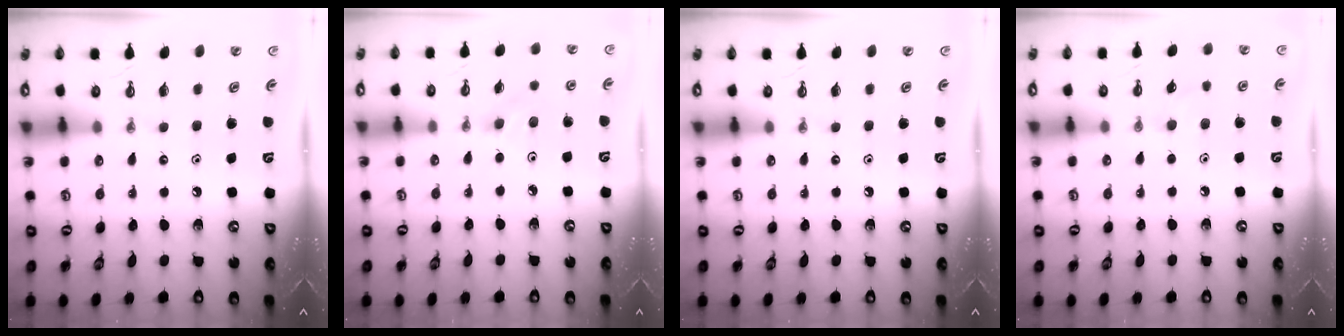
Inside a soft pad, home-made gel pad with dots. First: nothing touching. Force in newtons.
{"total": 2.1, "press": 2.0, "slide": 0.5}
{"total": 0.0}
{"total": 5.8, "press": 5.3, "slide": 2.3}